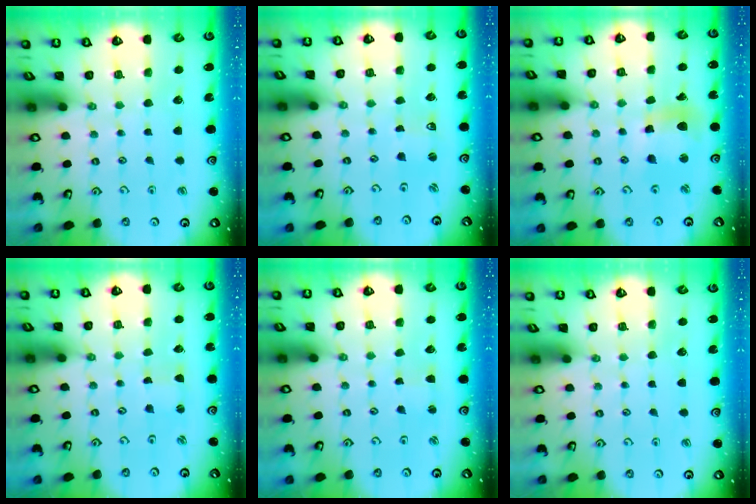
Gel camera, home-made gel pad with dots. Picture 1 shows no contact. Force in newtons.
{"total": 1.2, "press": 1.2, "slide": 0.0}
{"total": 10.9, "press": 10.7, "slide": 1.8}
{"total": 0.0}
{"total": 1.6, "press": 1.6, "slide": 0.3}
{"total": 0.0}